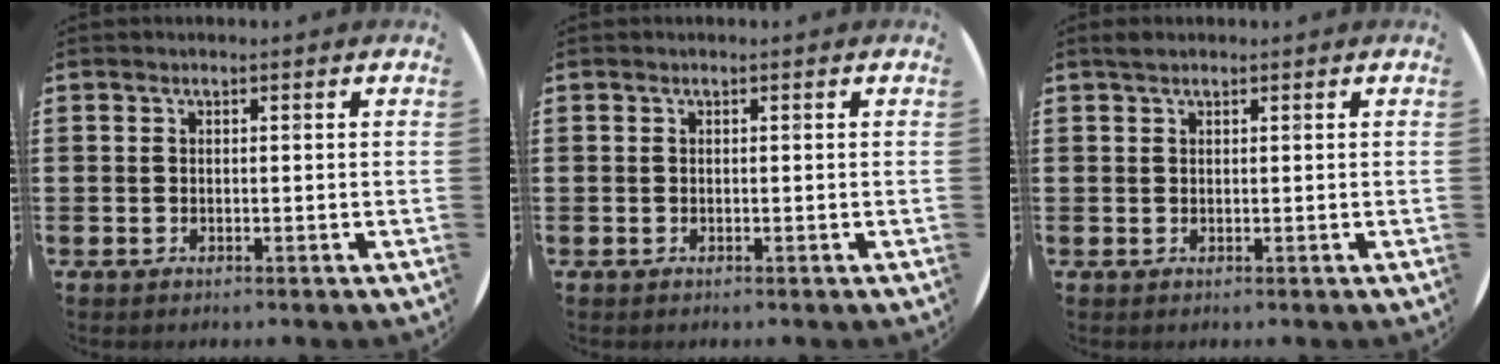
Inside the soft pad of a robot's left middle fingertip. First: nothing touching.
{"total": 0.0}
{"total": 0.9, "force": [0.8, 0.3, 0.2], "torque": [-0.006, 0.004, 0.015]}